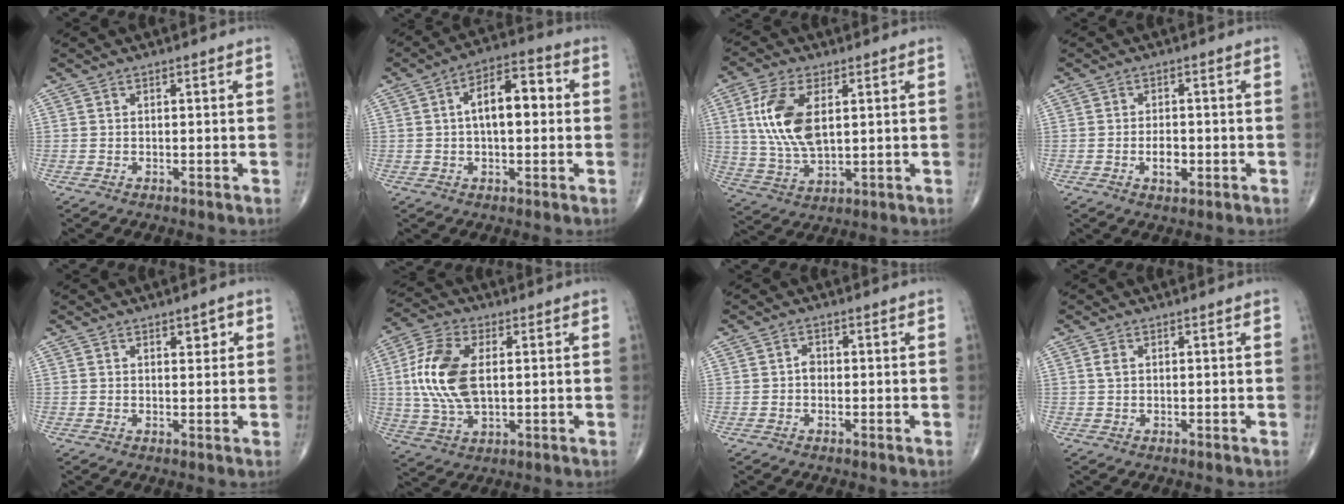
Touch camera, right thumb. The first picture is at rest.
{"total": 10.6, "force": [1.2, 5.2, 9.2], "torque": [-0.136, 0.028, 0.010]}
{"total": 12.7, "force": [3.0, 6.5, 10.6], "torque": [-0.217, -0.010, 0.063]}
{"total": 3.6, "force": [-1.0, 2.0, 2.8], "torque": [-0.040, 0.003, -0.015]}
{"total": 2.7, "force": [1.2, 1.2, 2.0], "torque": [-0.017, -0.004, 0.015]}
{"total": 14.0, "force": [1.6, 7.6, 11.7], "torque": [-0.248, 0.003, 0.031]}
{"total": 1.5, "force": [-0.3, 1.1, 0.9], "torque": [-0.006, 0.004, -0.009]}
{"total": 1.2, "force": [0.4, 0.7, 0.9], "torque": [-0.023, 0.007, 0.010]}